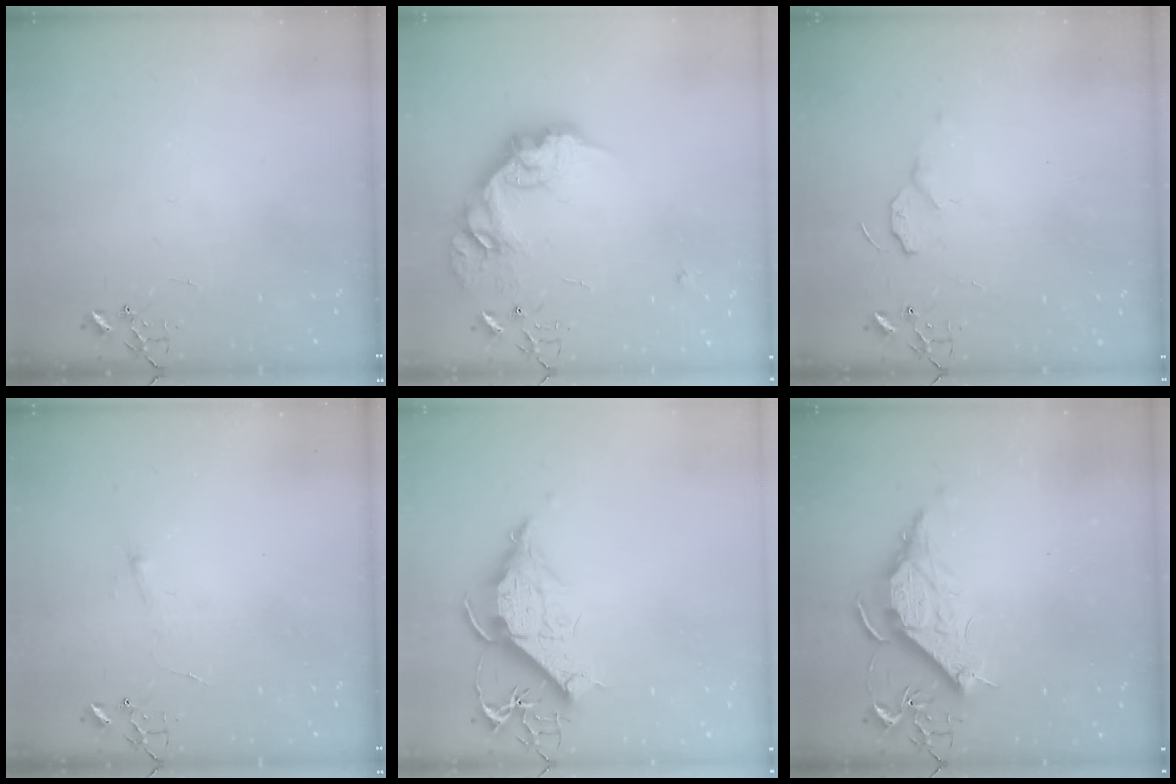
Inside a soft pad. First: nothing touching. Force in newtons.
{"total": 18.3, "press": 18.3, "slide": 1.0}
{"total": 7.0, "press": 6.9, "slide": 0.8}
{"total": 4.1, "press": 4.0, "slide": 0.6}
{"total": 12.9, "press": 12.8, "slide": 1.5}
{"total": 10.8, "press": 10.8, "slide": 0.3}